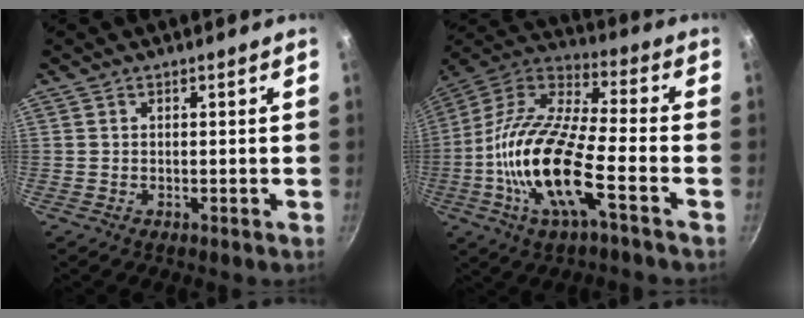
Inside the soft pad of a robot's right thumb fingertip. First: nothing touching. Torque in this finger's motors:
{"motor_torque": [-0.01, 0.99, 2.24, -0.53, 0.69]}